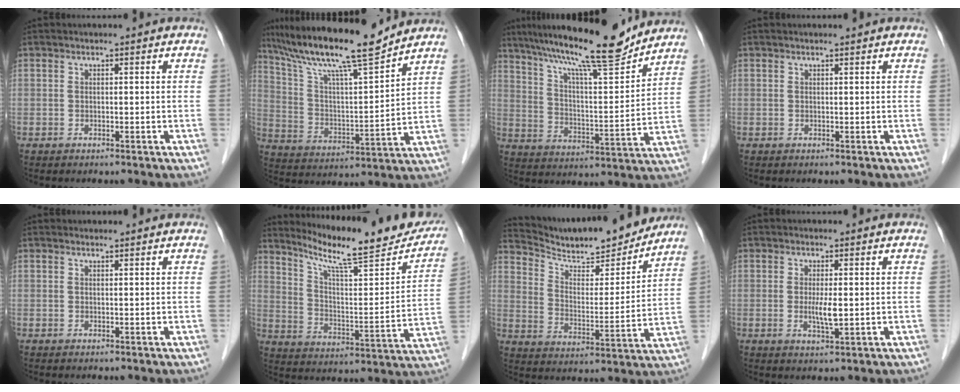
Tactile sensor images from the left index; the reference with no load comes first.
{"total": 17.0, "force": [14.5, 0.0, 9.0], "torque": [-0.161, 0.002, 0.250]}
{"total": 17.9, "force": [15.2, 0.8, 9.3], "torque": [-0.154, 0.005, 0.244]}
{"total": 0.8, "force": [0.7, 0.0, 0.4], "torque": [-0.009, 0.005, 0.012]}
{"total": 0.9, "force": [0.9, 0.1, 0.0], "torque": [-0.009, 0.006, 0.014]}
{"total": 22.0, "force": [19.2, 2.4, 10.4], "torque": [-0.157, -0.040, 0.271]}
{"total": 17.7, "force": [16.4, 1.9, 6.3], "torque": [-0.110, -0.017, 0.253]}
{"total": 3.2, "force": [0.0, 0.4, 3.1], "torque": [-0.062, -0.006, 0.002]}